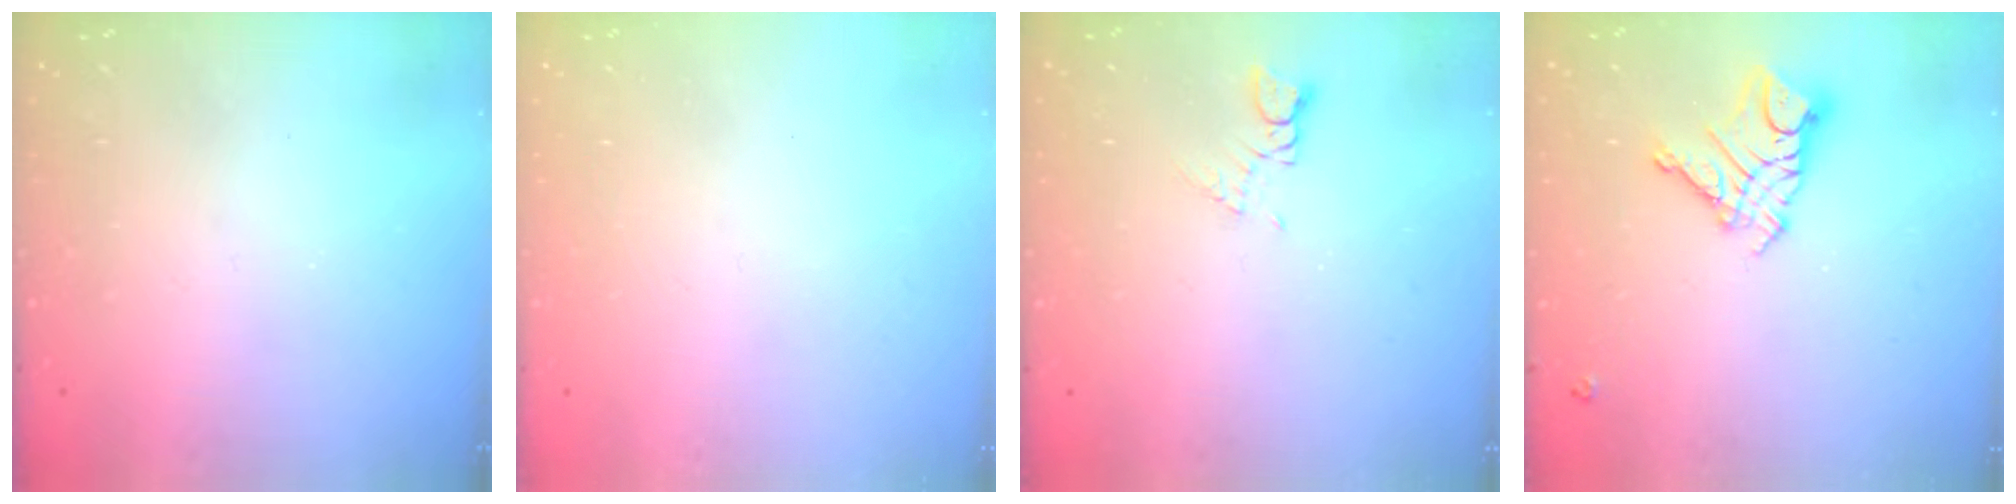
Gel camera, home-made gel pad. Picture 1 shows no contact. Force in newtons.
{"total": 0.0}
{"total": 1.3, "press": 1.3, "slide": 0.2}
{"total": 10.3, "press": 10.3, "slide": 1.0}